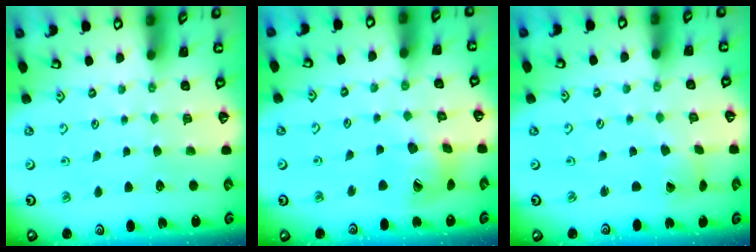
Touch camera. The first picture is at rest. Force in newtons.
{"total": 14.3, "press": 14.2, "slide": 2.1}
{"total": 1.2, "press": 1.2, "slide": 0.1}